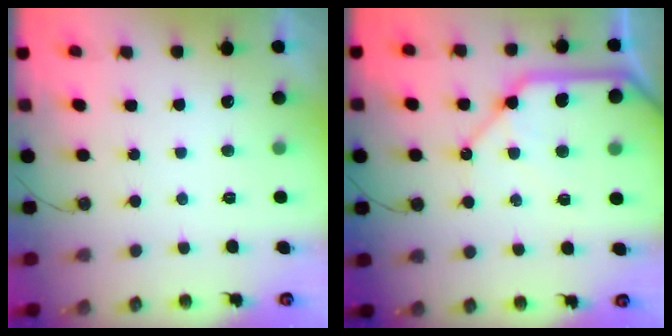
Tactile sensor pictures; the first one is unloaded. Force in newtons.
{"total": 16.5, "press": 16.4, "slide": 2.0}